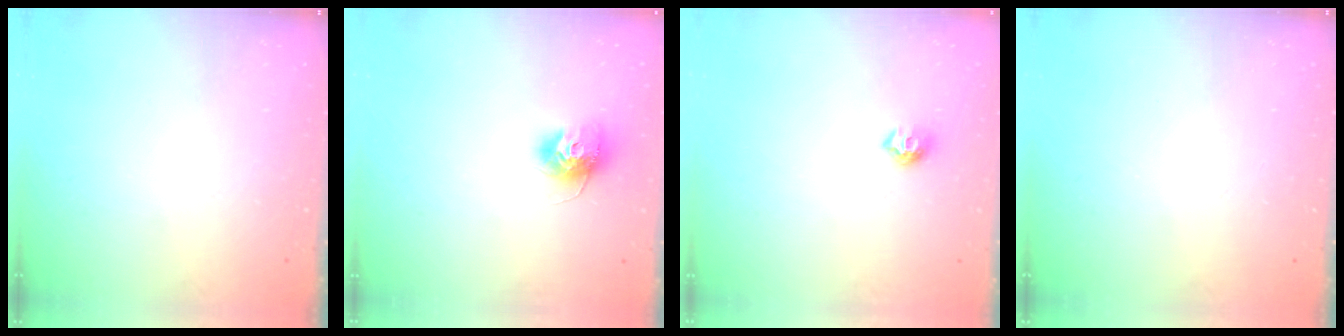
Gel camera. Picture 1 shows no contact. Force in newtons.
{"total": 11.0, "press": 11.0, "slide": 0.8}
{"total": 6.9, "press": 6.8, "slide": 0.7}
{"total": 0.0}